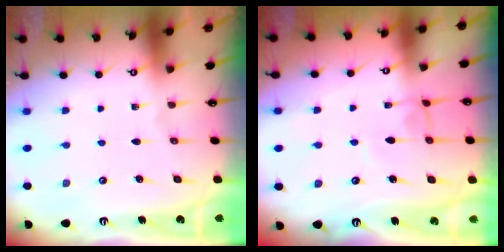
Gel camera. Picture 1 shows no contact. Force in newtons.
{"total": 2.6, "press": 2.6, "slide": 0.1}